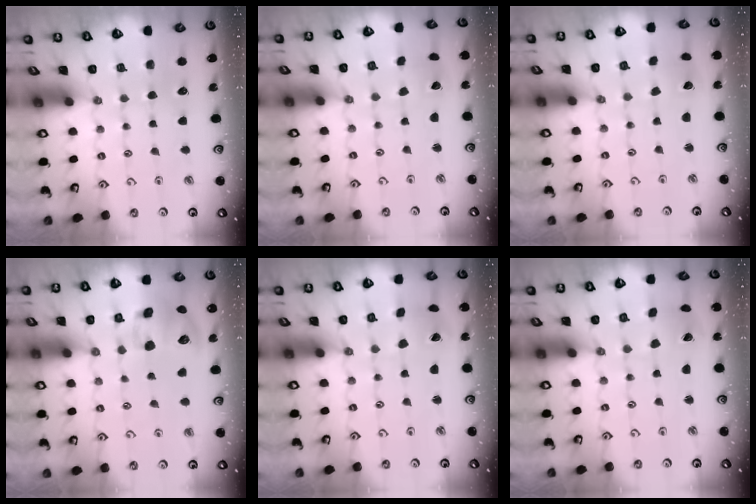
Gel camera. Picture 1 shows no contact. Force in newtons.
{"total": 1.8, "press": 1.7, "slide": 0.3}
{"total": 1.9, "press": 1.9, "slide": 0.1}
{"total": 12.8, "press": 12.7, "slide": 2.0}
{"total": 2.0, "press": 2.0, "slide": 0.3}
{"total": 1.4, "press": 1.4, "slide": 0.2}